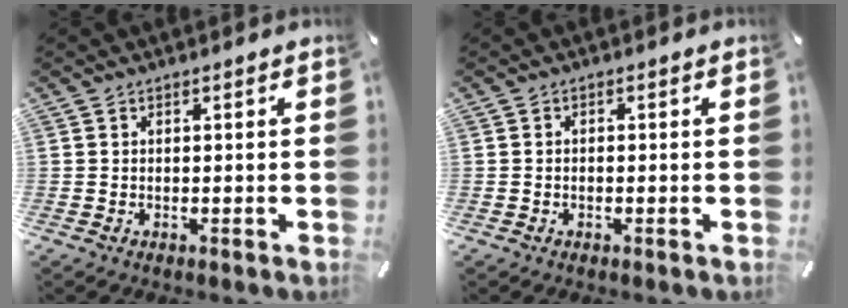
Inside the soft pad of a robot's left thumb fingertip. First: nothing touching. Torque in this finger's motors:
{"motor_torque": [-0.22, -0.22, -0.11, 0.01, -0.02]}